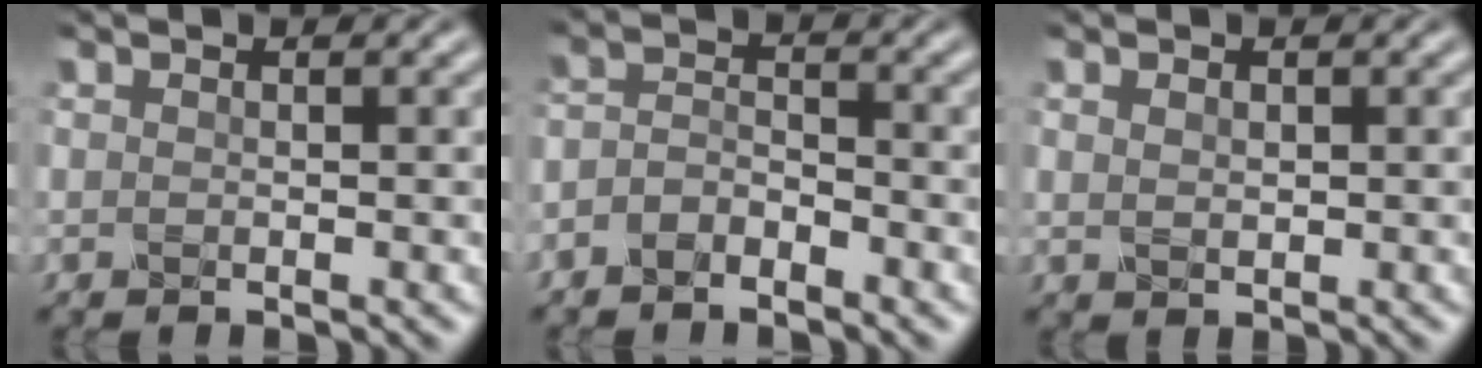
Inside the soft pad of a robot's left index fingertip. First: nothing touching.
{"total": 2.2, "force": [-1.5, 1.0, 1.2], "torque": [-0.027, 0.005, -0.035]}
{"total": 1.1, "force": [0.4, 0.7, 0.7], "torque": [-0.014, -0.002, 0.012]}